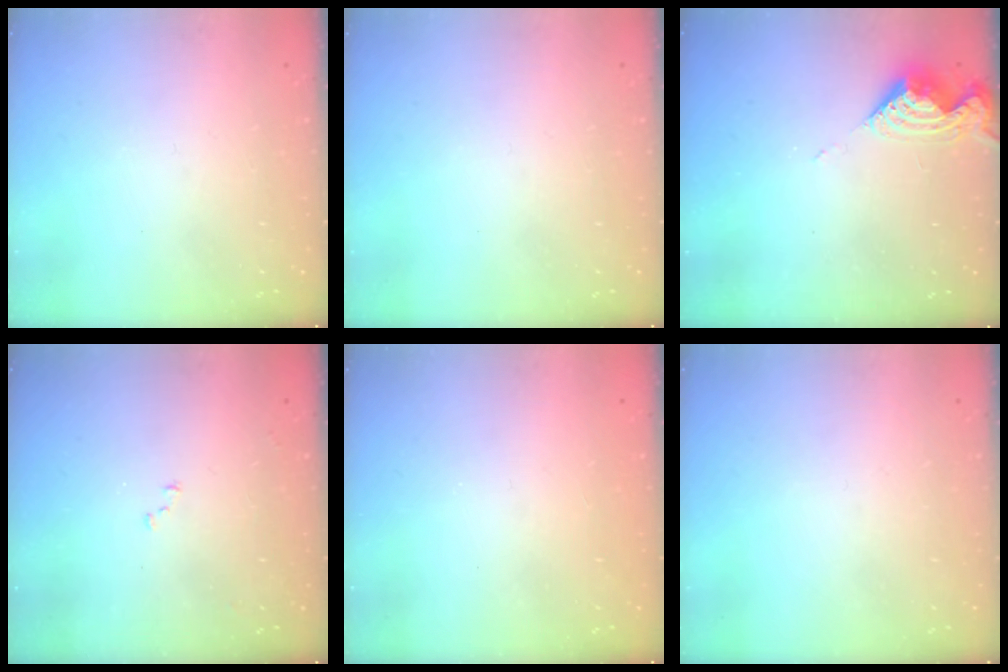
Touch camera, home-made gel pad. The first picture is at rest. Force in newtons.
{"total": 0.0}
{"total": 8.0, "press": 8.0, "slide": 0.5}
{"total": 9.2, "press": 9.2, "slide": 0.8}
{"total": 1.0, "press": 0.9, "slide": 0.1}
{"total": 0.0}